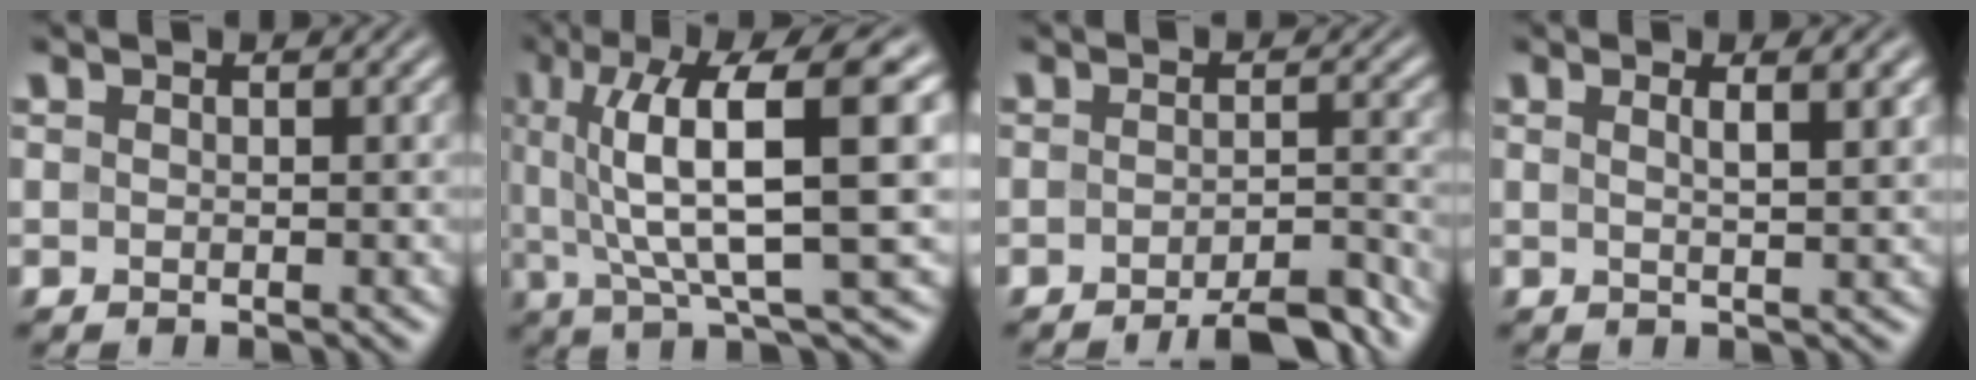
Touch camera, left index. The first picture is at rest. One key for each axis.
{"total": 12.1, "fx": 3.6, "fy": 2.6, "fz": 11.2, "tx": -0.167, "ty": 0.020, "tz": 0.063}
{"total": 4.7, "fx": -3.6, "fy": 0.9, "fz": 2.9, "tx": -0.035, "ty": 0.006, "tz": -0.053}
{"total": 3.6, "fx": 1.4, "fy": 1.0, "fz": 3.2, "tx": -0.033, "ty": 0.006, "tz": 0.007}